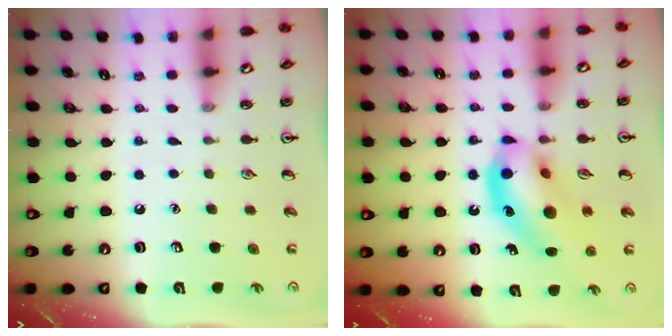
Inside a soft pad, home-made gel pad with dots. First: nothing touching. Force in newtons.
{"total": 14.2, "press": 13.5, "slide": 4.2}